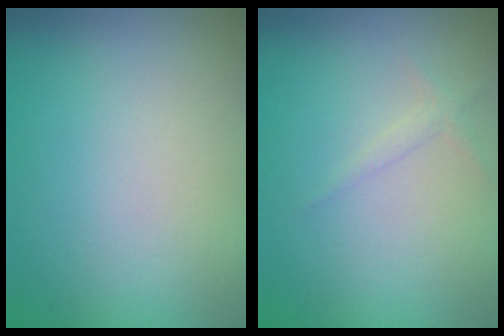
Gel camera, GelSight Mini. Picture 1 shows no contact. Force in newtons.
{"total": 0.8, "press": 0.8, "slide": 0.1}